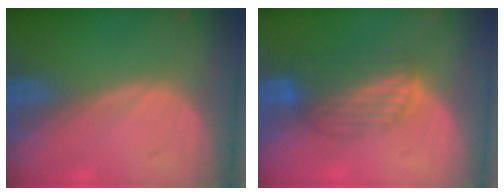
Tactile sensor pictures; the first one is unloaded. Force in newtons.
{"total": 6.9, "press": 5.8, "slide": 3.8}